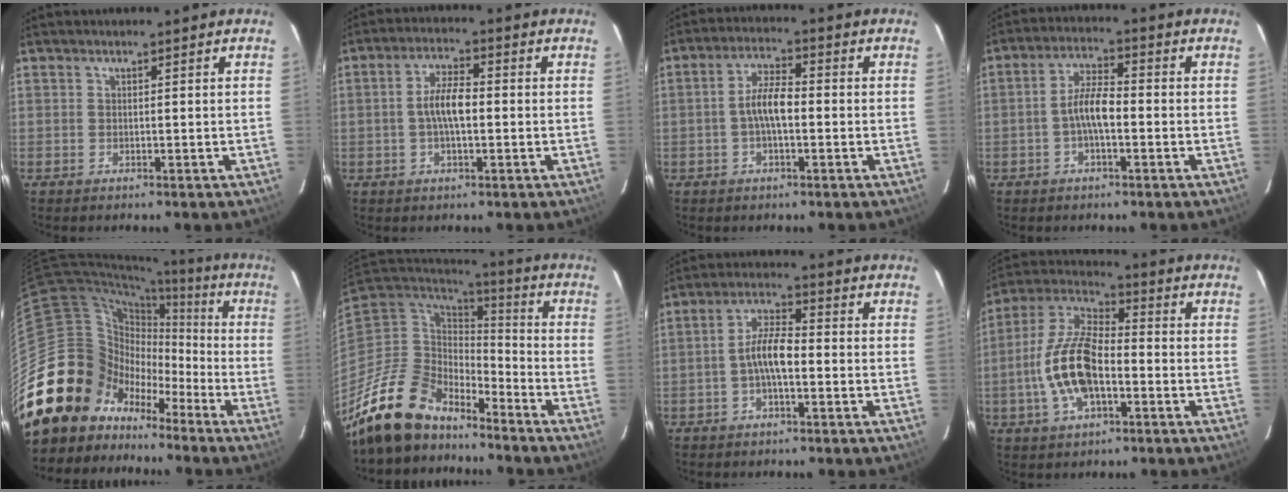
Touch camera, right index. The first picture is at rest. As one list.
[{"total": 6.0, "force": [-0.5, 2.1, 5.6], "torque": [-0.107, 0.010, -0.008]}, {"total": 5.9, "force": [-1.0, 2.0, 5.4], "torque": [-0.106, 0.013, -0.018]}, {"total": 5.9, "force": [-1.5, 1.8, 5.4], "torque": [-0.106, 0.014, -0.027]}, {"total": 21.9, "force": [-11.1, 17.5, 7.1], "torque": [-0.168, 0.054, -0.180]}, {"total": 16.0, "force": [-13.5, 6.8, 5.2], "torque": [-0.125, -0.001, -0.244]}, {"total": 6.3, "force": [-1.6, 2.0, 5.8], "torque": [-0.115, 0.015, -0.029]}, {"total": 14.5, "force": [-3.7, 6.7, 12.3], "torque": [-0.259, 0.006, -0.071]}]